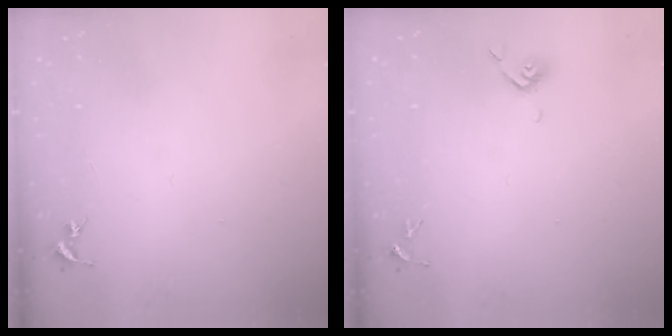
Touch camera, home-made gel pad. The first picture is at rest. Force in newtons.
{"total": 5.1, "press": 4.9, "slide": 1.2}